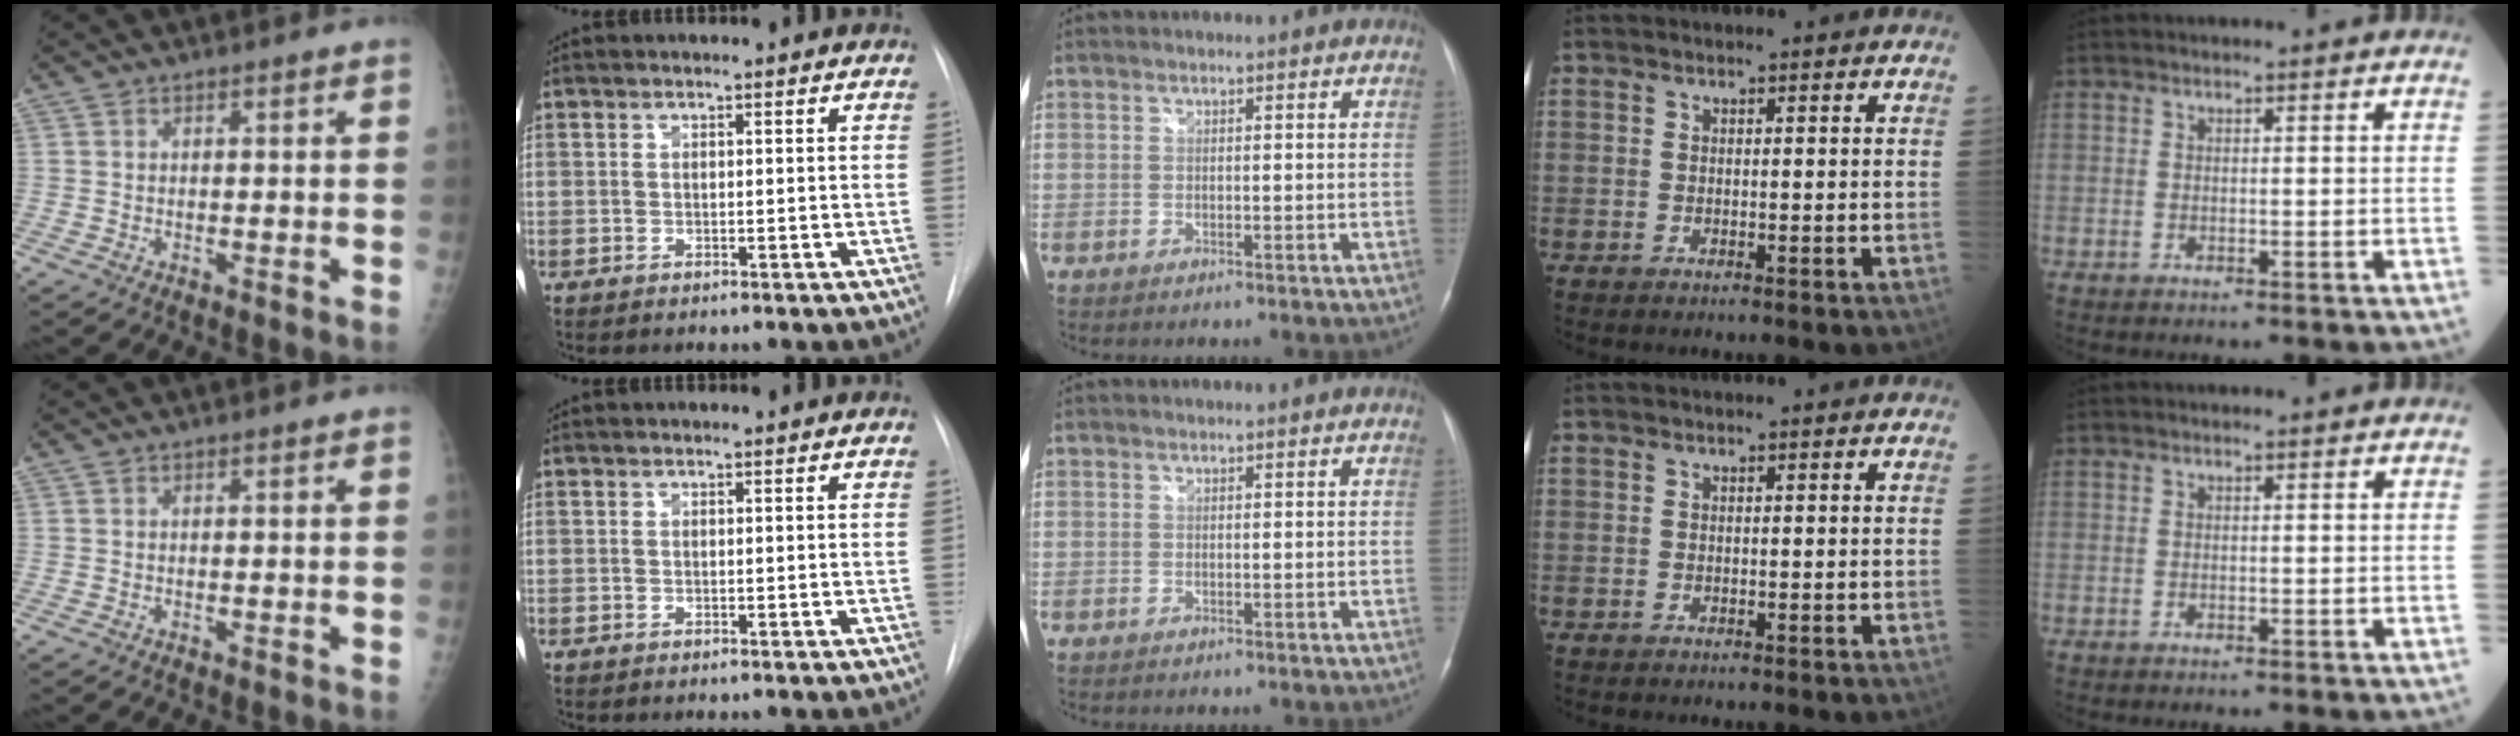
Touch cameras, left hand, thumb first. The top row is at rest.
{}